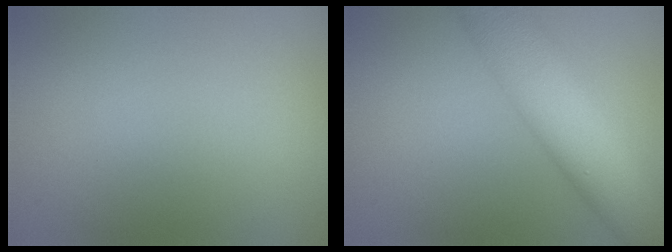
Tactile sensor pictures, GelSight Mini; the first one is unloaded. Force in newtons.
{"total": 8.2, "press": 8.2, "slide": 0.3}